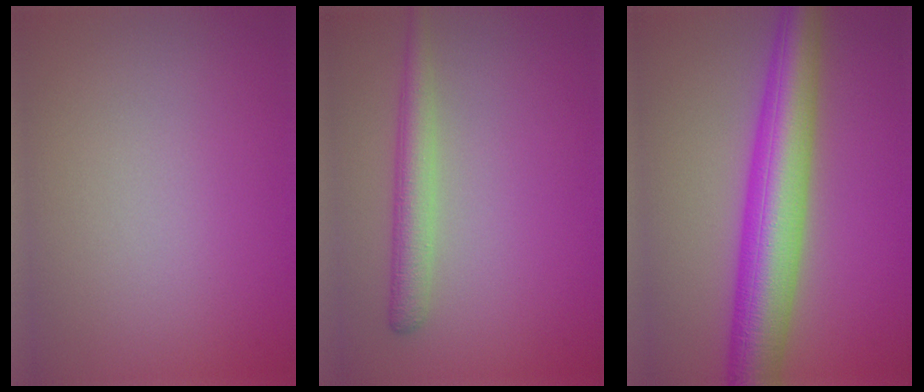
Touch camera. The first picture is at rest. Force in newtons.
{"total": 2.8, "press": 2.8, "slide": 0.1}
{"total": 8.9, "press": 8.9, "slide": 0.2}